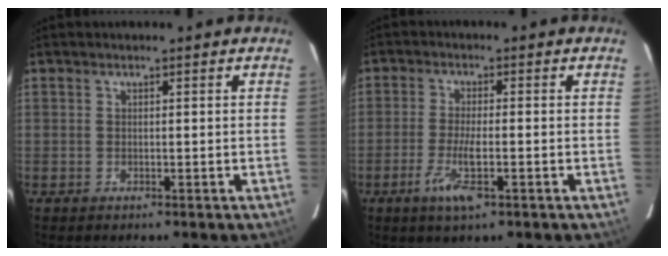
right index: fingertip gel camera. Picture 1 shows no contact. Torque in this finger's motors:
{"motor_torque": [0.18, -0.16, 0.16, 0.06]}